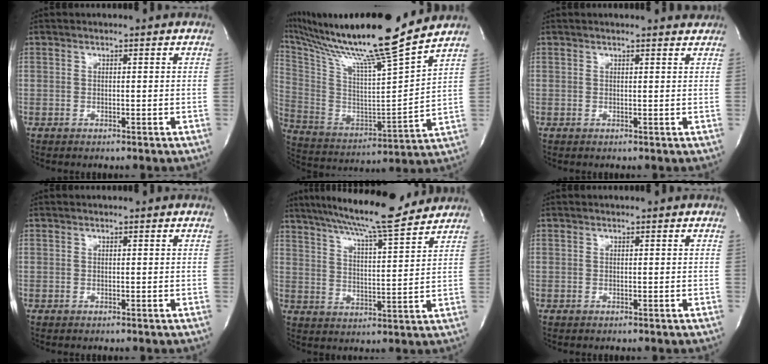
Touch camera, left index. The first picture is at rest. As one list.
[{"total": 23.1, "force": [19.4, -1.3, 12.6], "torque": [-0.247, -0.031, 0.331]}, {"total": 4.5, "force": [4.4, 0.3, 1.2], "torque": [-0.019, 0.006, 0.038]}, {"total": 0.0}, {"total": 16.1, "force": [14.1, 1.0, 7.7], "torque": [-0.133, 0.009, 0.212]}, {"total": 0.0}]